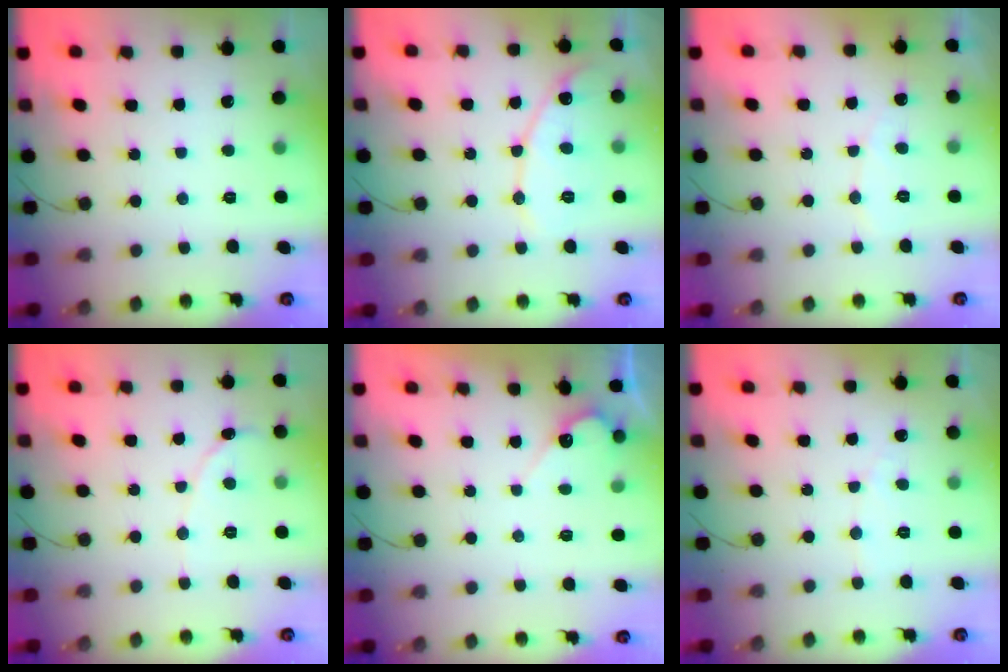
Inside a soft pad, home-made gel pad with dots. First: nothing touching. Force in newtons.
{"total": 10.4, "press": 10.3, "slide": 0.8}
{"total": 3.9, "press": 3.9, "slide": 0.2}
{"total": 2.1, "press": 2.1, "slide": 0.2}
{"total": 4.3, "press": 4.3, "slide": 0.2}
{"total": 3.3, "press": 3.3, "slide": 0.3}